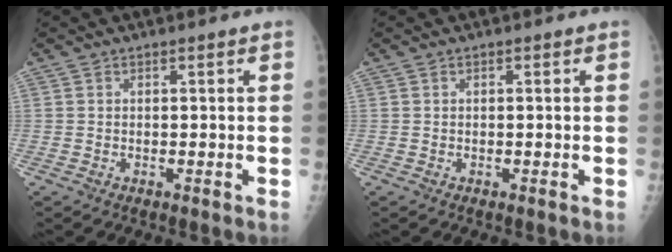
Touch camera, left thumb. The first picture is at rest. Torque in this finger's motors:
{"motor_torque": [0.03, 0.08, -0.24, -0.19, 0.00]}